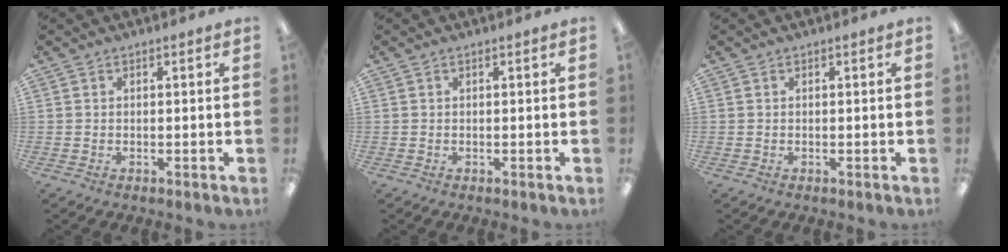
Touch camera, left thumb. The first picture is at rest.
{"total": 0.0}
{"total": 0.0}